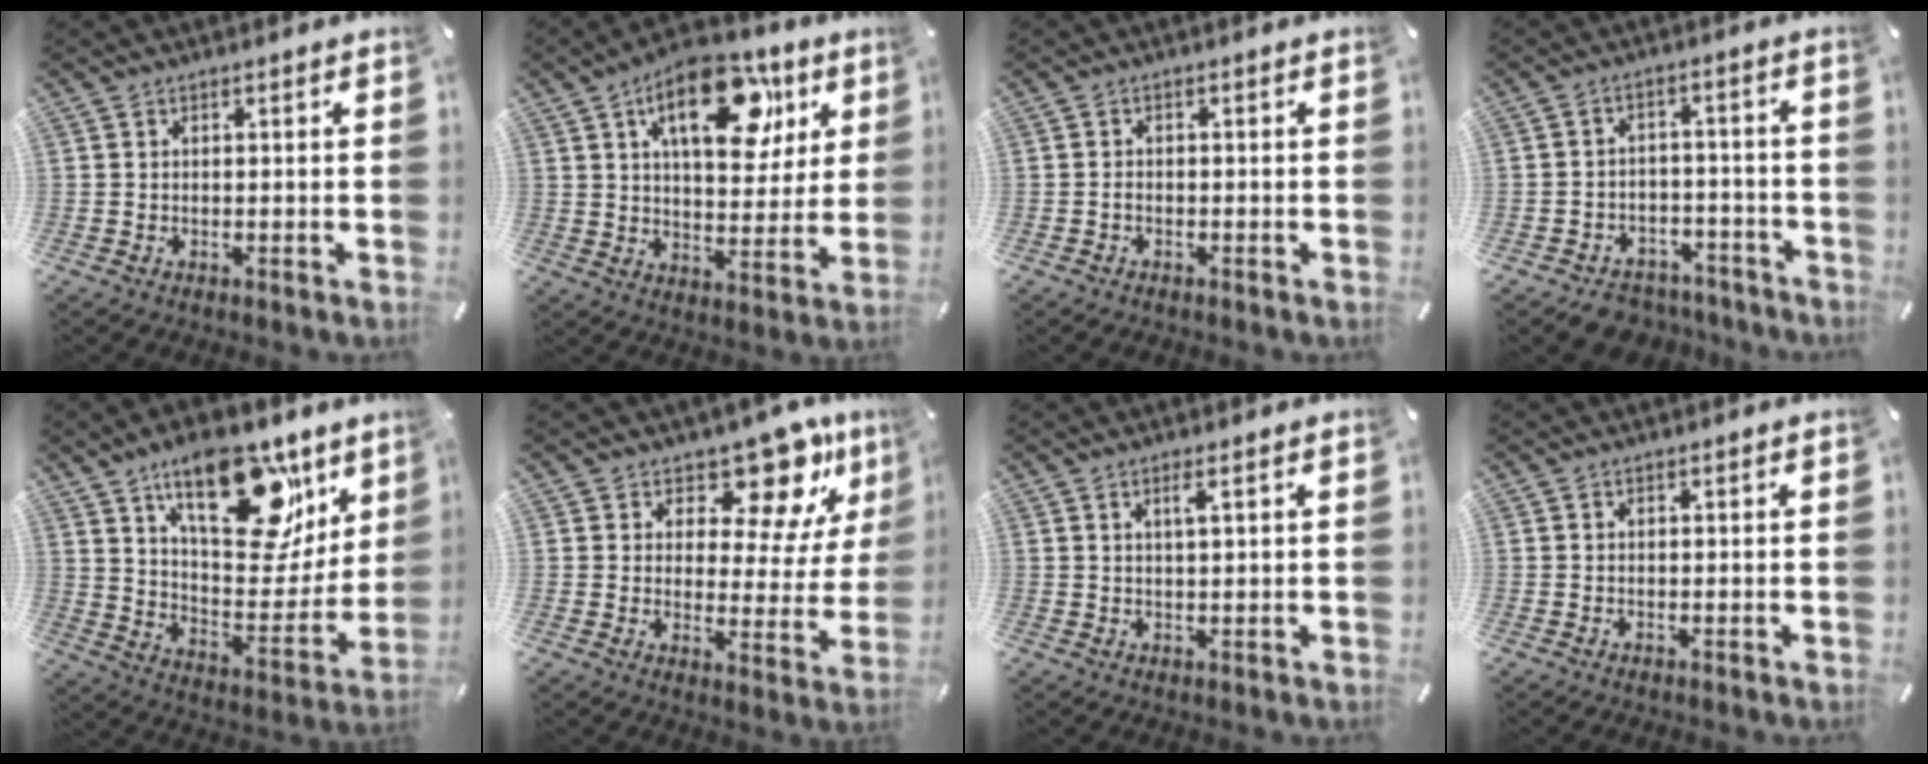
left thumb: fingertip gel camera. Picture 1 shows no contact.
{"total": 19.3, "force": [9.0, 10.7, 13.3], "torque": [-0.187, -0.029, 0.147]}
{"total": 1.2, "force": [-0.6, 0.8, 0.7], "torque": [-0.014, 0.003, -0.013]}
{"total": 6.0, "force": [-4.6, 3.7, 1.1], "torque": [-0.006, 0.035, -0.082]}
{"total": 24.8, "force": [14.9, 12.0, 15.7], "torque": [-0.216, -0.090, 0.253]}
{"total": 14.2, "force": [10.7, 6.4, 7.0], "torque": [-0.097, -0.085, 0.183]}
{"total": 2.3, "force": [1.1, 0.2, 2.0], "torque": [-0.042, 0.000, 0.017]}
{"total": 0.0}